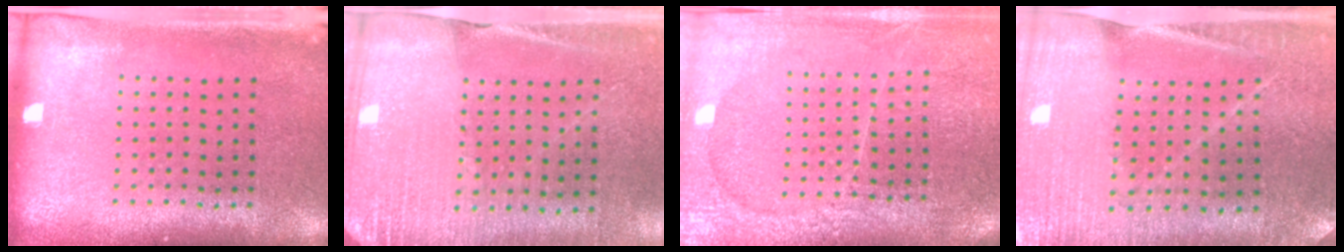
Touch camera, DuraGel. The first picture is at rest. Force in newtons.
{"total": 2.7, "press": 2.7, "slide": 0.6}
{"total": 3.6, "press": 3.3, "slide": 1.4}
{"total": 1.4, "press": 1.4, "slide": 0.2}